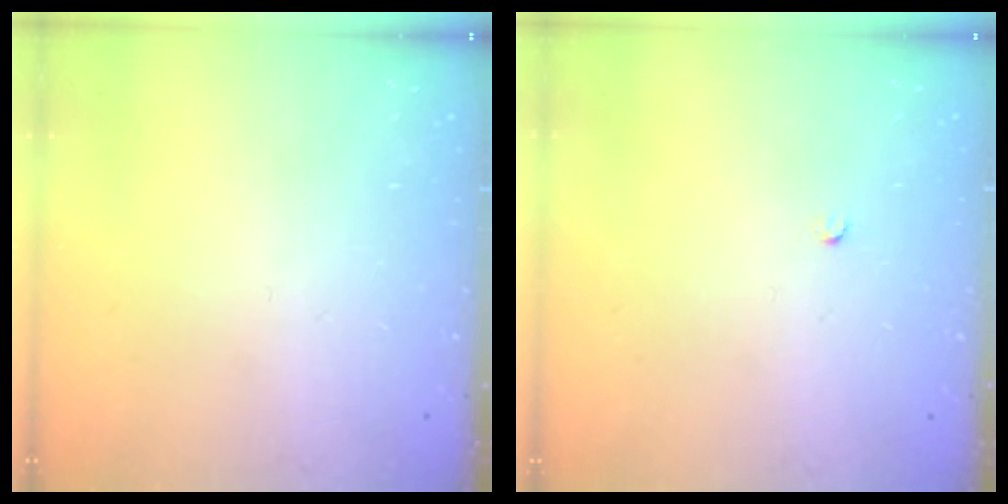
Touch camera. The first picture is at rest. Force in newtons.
{"total": 2.0, "press": 2.0, "slide": 0.3}